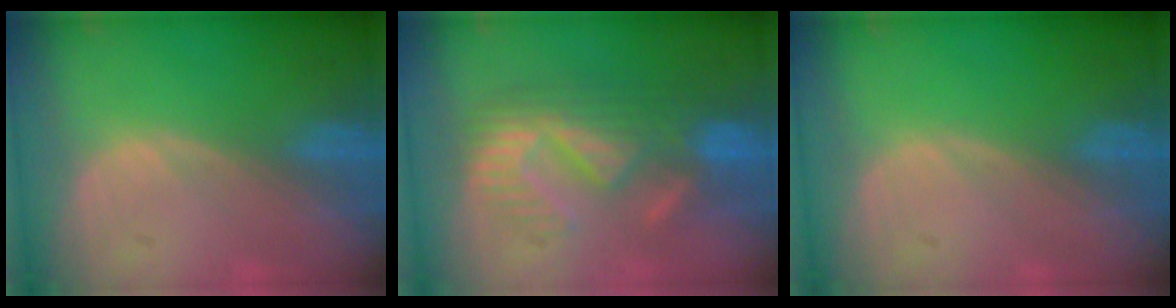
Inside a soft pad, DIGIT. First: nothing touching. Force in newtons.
{"total": 9.0, "press": 8.8, "slide": 1.9}
{"total": 0.0}